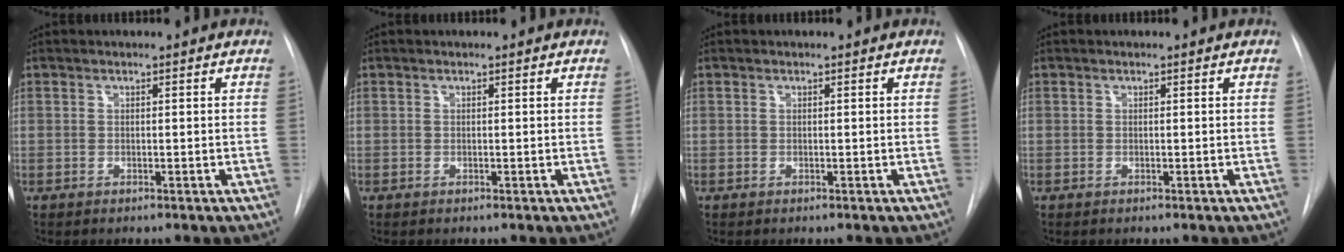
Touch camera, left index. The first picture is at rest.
{"total": 0.0}
{"total": 0.0}
{"total": 0.0}